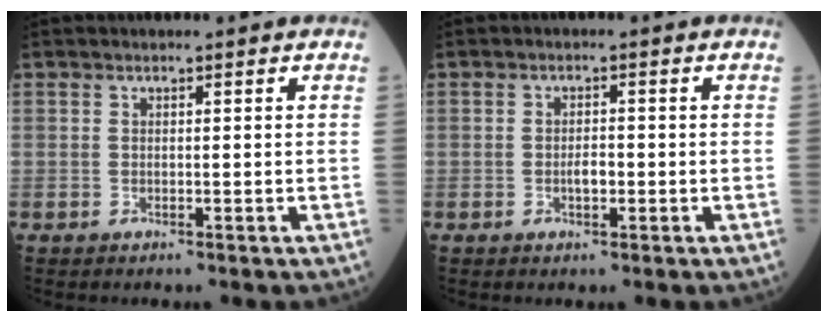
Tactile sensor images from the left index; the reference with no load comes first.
{"total": 1.8, "force": [-0.5, 0.8, 1.5], "torque": [-0.028, 0.003, -0.008]}